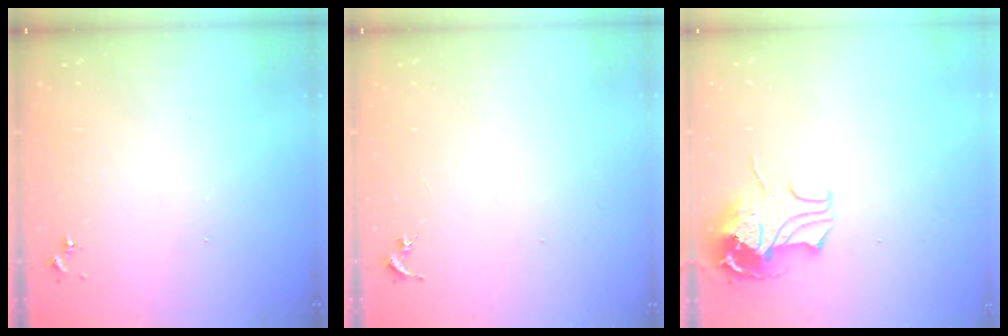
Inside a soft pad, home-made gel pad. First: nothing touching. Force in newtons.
{"total": 0.0}
{"total": 10.9, "press": 10.9, "slide": 1.1}